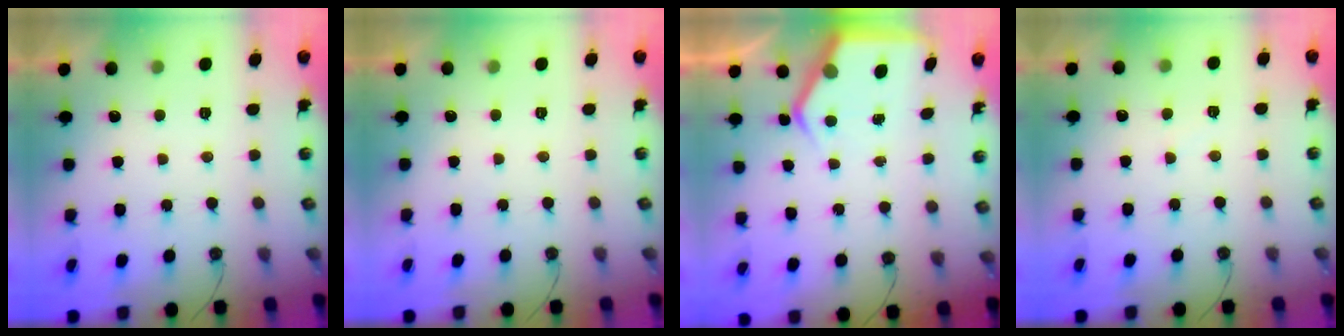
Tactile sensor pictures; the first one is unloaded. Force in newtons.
{"total": 0.0}
{"total": 6.2, "press": 6.2, "slide": 0.2}
{"total": 2.5, "press": 2.5, "slide": 0.3}